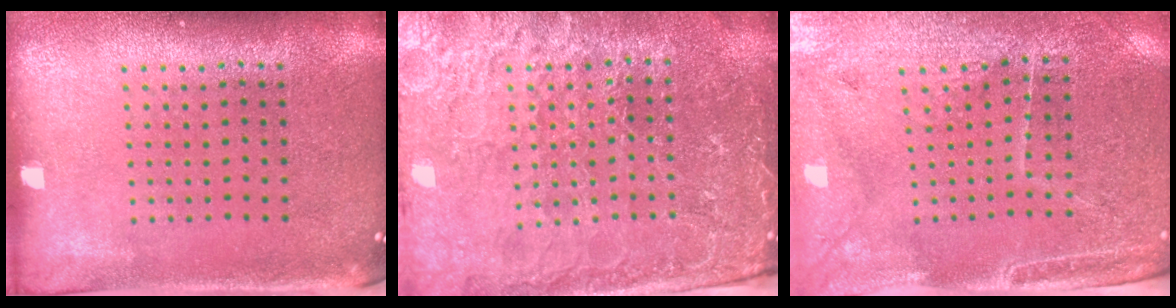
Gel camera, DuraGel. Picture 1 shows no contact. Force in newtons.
{"total": 4.0, "press": 3.8, "slide": 0.9}
{"total": 3.3, "press": 3.1, "slide": 1.1}